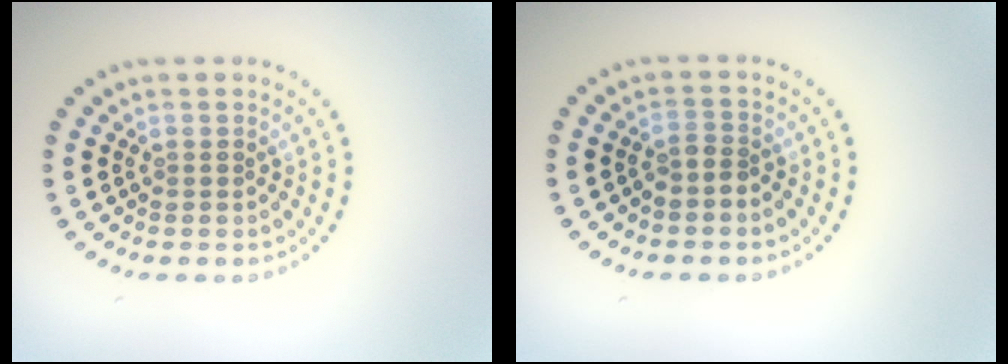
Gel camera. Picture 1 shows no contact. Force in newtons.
{"total": 1.5, "press": 1.1, "slide": 1.0}